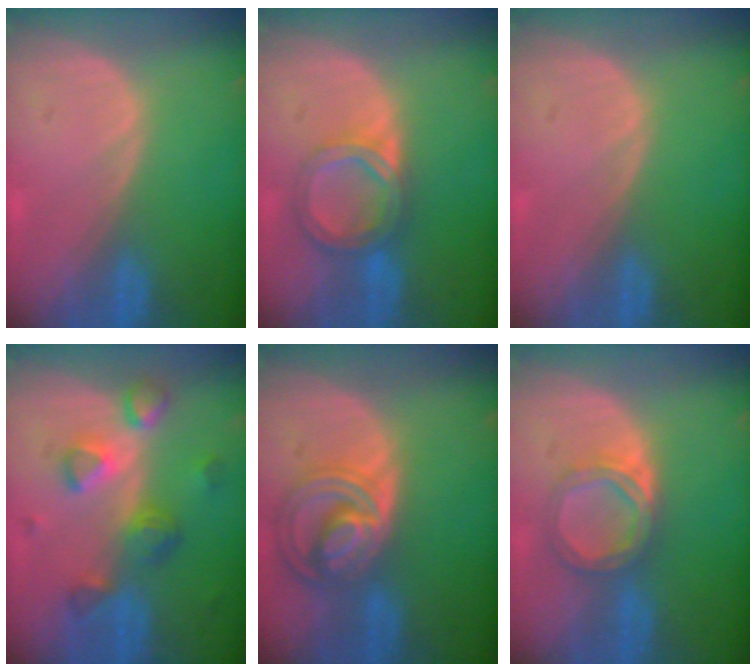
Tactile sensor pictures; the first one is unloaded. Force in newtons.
{"total": 6.4, "press": 5.6, "slide": 3.1}
{"total": 0.0}
{"total": 7.7, "press": 6.9, "slide": 3.5}
{"total": 8.7, "press": 7.5, "slide": 4.4}
{"total": 5.1, "press": 5.0, "slide": 1.0}